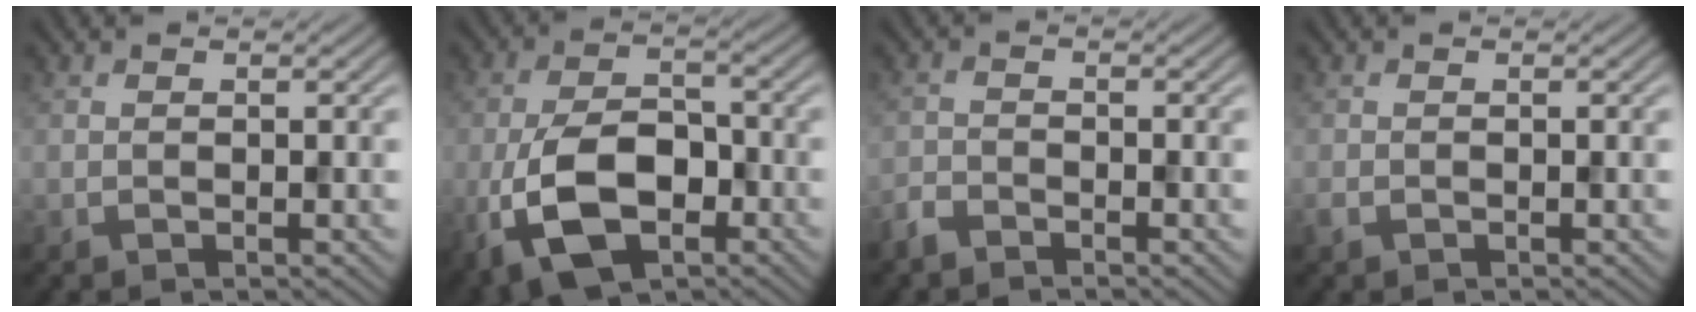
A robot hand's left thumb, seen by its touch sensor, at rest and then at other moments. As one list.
[{"total": 10.6, "force": [-4.1, 5.9, 7.7], "torque": [-0.171, -0.012, -0.081]}, {"total": 2.1, "force": [-1.9, 0.7, 0.7], "torque": [-0.015, -0.002, -0.047]}, {"total": 1.0, "force": [-0.6, 0.6, 0.5], "torque": [-0.014, -0.003, -0.011]}]